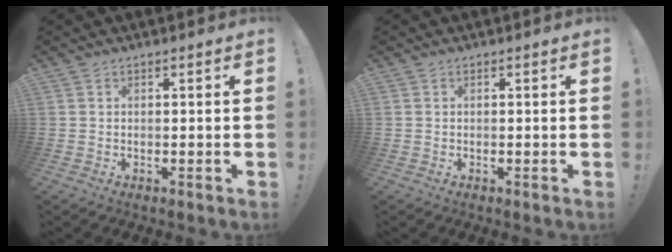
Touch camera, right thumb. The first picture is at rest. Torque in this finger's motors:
{"motor_torque": [-0.03, 0.16, -0.07, 0.15, -0.01]}